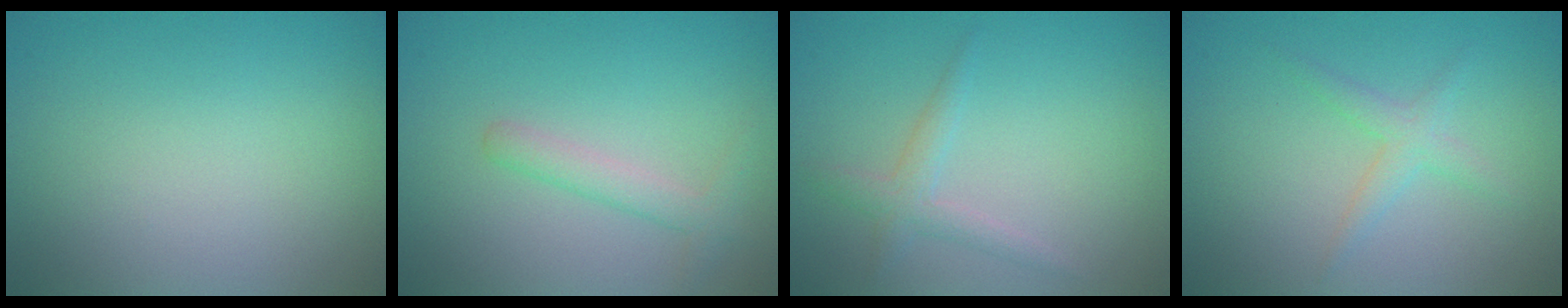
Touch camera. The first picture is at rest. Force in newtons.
{"total": 2.0, "press": 2.0, "slide": 0.0}
{"total": 1.8, "press": 1.8, "slide": 0.1}
{"total": 1.8, "press": 1.8, "slide": 0.1}